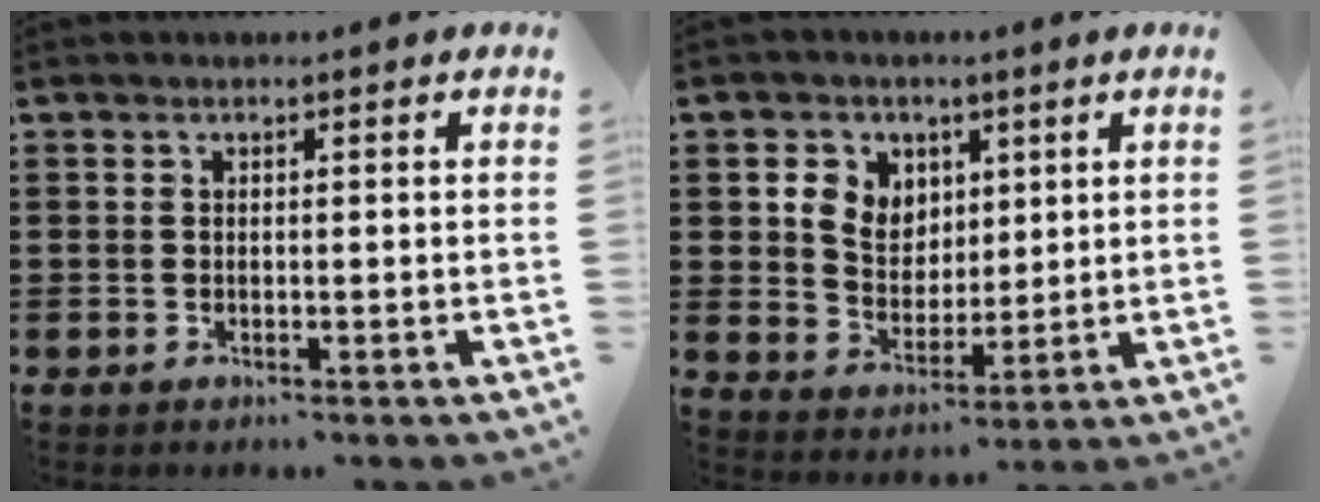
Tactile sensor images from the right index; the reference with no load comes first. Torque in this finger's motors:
{"motor_torque": [0.42, -0.13, 0.58, 0.09]}